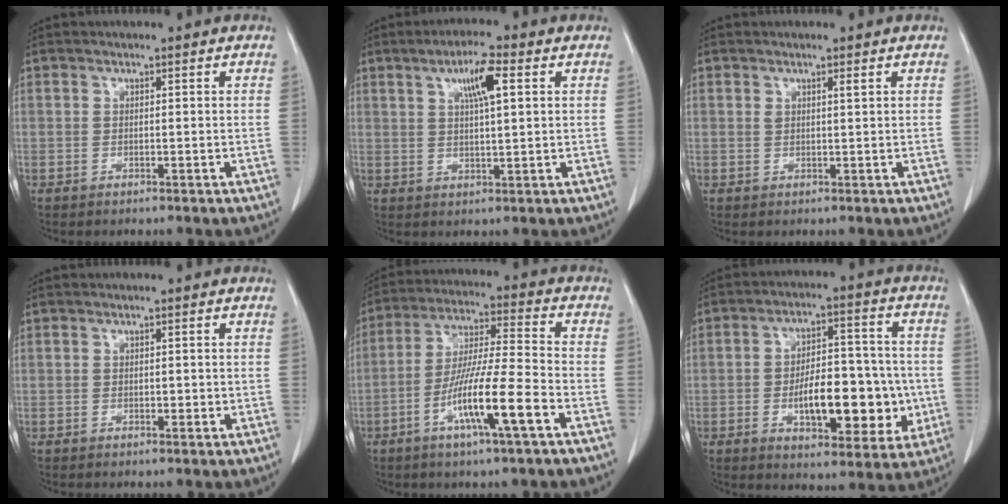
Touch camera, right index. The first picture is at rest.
{"total": 6.2, "force": [2.4, 0.8, 5.6], "torque": [-0.099, 0.006, 0.041]}
{"total": 1.0, "force": [0.6, 0.0, 0.7], "torque": [-0.016, -0.001, 0.011]}
{"total": 1.1, "force": [-0.2, 0.6, 0.9], "torque": [-0.014, 0.000, -0.001]}
{"total": 12.8, "force": [-5.3, 0.1, 11.6], "torque": [-0.220, -0.009, -0.099]}
{"total": 14.8, "force": [-2.9, 6.3, 13.1], "torque": [-0.195, 0.020, -0.036]}